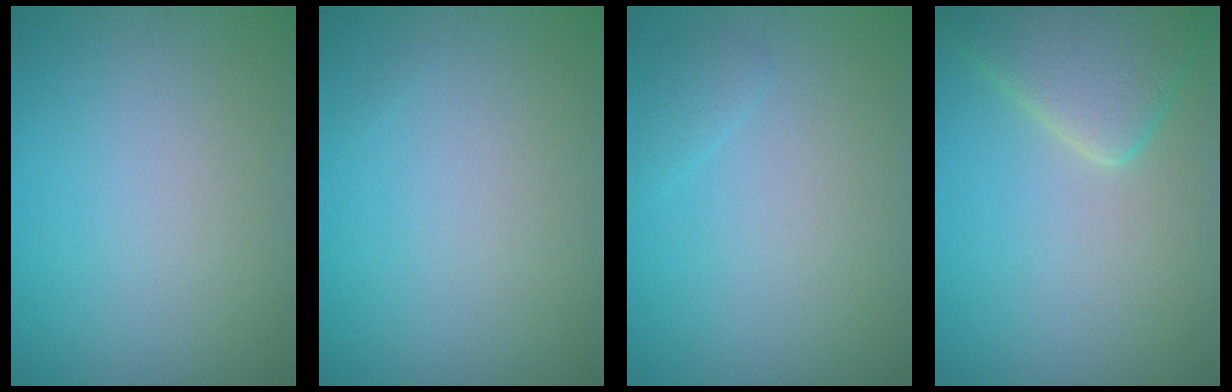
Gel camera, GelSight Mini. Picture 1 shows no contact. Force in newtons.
{"total": 0.0}
{"total": 0.9, "press": 0.9, "slide": 0.1}
{"total": 5.1, "press": 5.1, "slide": 0.5}